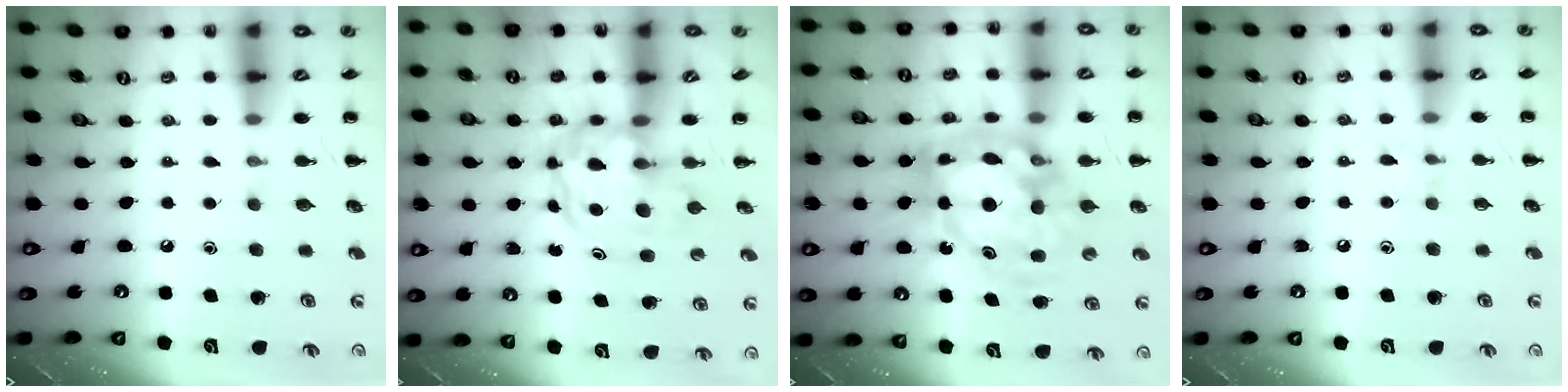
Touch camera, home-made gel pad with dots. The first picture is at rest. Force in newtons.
{"total": 4.9, "press": 4.8, "slide": 1.1}
{"total": 14.9, "press": 14.4, "slide": 3.8}
{"total": 4.9, "press": 4.6, "slide": 1.6}